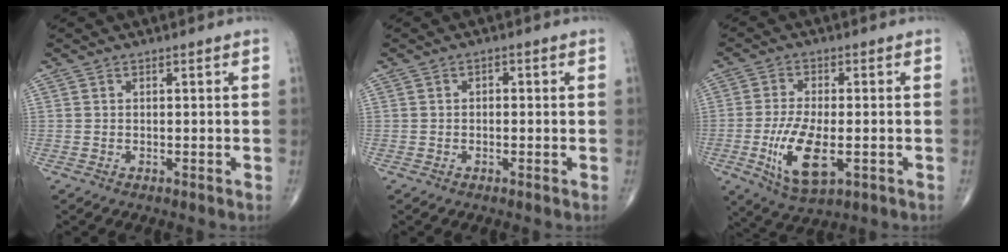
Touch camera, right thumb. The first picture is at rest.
{"total": 0.9, "force": [-0.1, 0.7, 0.6], "torque": [0.001, 0.004, -0.007]}
{"total": 10.9, "force": [-2.8, 4.6, 9.4], "torque": [-0.183, -0.007, -0.045]}